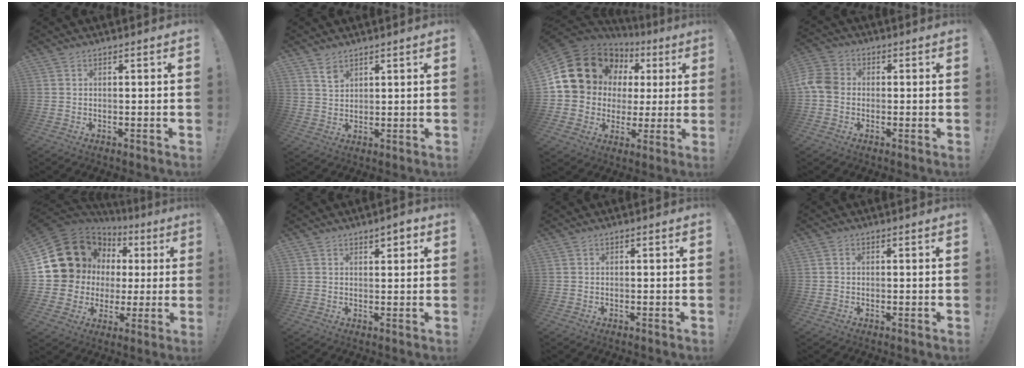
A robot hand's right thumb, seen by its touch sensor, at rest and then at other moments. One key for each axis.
{"total": 3.6, "fx": 2.7, "fy": 2.0, "fz": 1.4, "tx": -0.014, "ty": -0.019, "tz": 0.047}
{"total": 18.6, "fx": 8.5, "fy": 14.2, "fz": 8.5, "tx": -0.134, "ty": -0.042, "tz": 0.188}
{"total": 7.6, "fx": -0.8, "fy": 6.1, "fz": 4.5, "tx": -0.099, "ty": 0.013, "tz": -0.013}
{"total": 15.6, "fx": 7.0, "fy": 12.7, "fz": 5.8, "tx": -0.086, "ty": -0.050, "tz": 0.163}
{"total": 3.0, "fx": 1.8, "fy": 1.3, "fz": 2.0, "tx": -0.016, "ty": -0.011, "tz": 0.026}
{"total": 0.0}
{"total": 0.6, "fx": -0.1, "fy": 0.6, "fz": 0.1, "tx": -0.005, "ty": 0.004, "tz": -0.001}